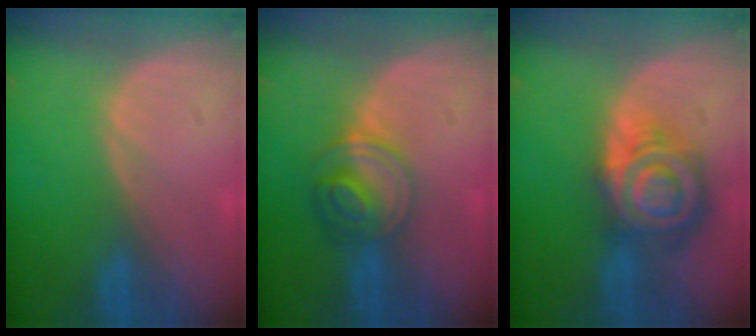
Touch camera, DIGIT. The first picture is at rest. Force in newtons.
{"total": 6.3, "press": 5.5, "slide": 3.1}
{"total": 9.1, "press": 9.1, "slide": 0.5}